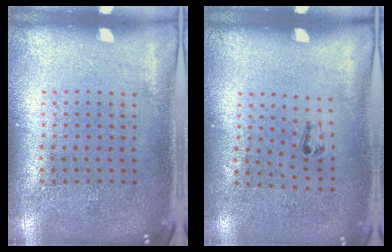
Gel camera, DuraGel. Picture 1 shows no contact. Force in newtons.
{"total": 0.6, "press": 0.3, "slide": 0.5}